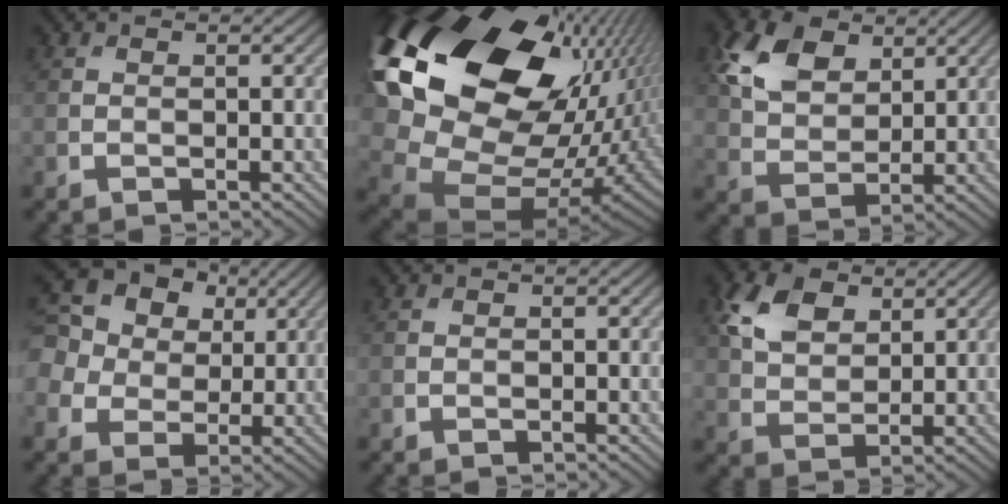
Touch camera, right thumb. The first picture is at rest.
{"total": 21.9, "force": [8.0, 15.0, 13.8], "torque": [-0.315, -0.009, 0.176]}
{"total": 8.4, "force": [4.1, 5.3, 5.1], "torque": [-0.132, 0.005, 0.078]}
{"total": 13.9, "force": [4.6, 11.5, 6.2], "torque": [-0.203, 0.038, 0.085]}
{"total": 0.0}
{"total": 6.8, "force": [3.3, 4.4, 4.1], "torque": [-0.104, 0.004, 0.063]}